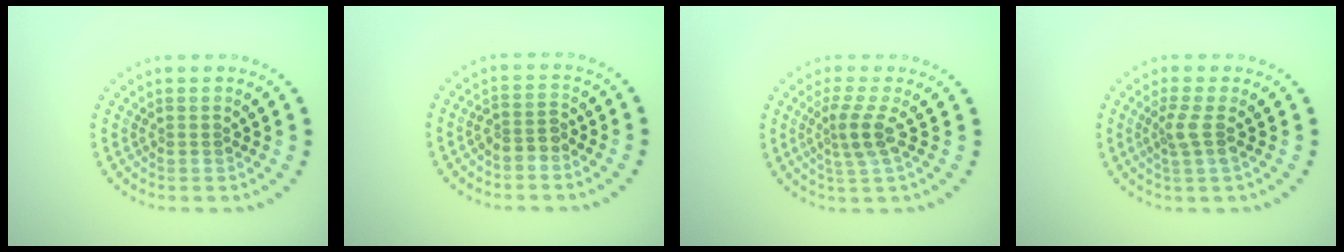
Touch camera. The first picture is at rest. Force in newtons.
{"total": 1.8, "press": 1.5, "slide": 1.0}
{"total": 2.5, "press": 1.8, "slide": 1.8}
{"total": 2.0, "press": 1.4, "slide": 1.4}